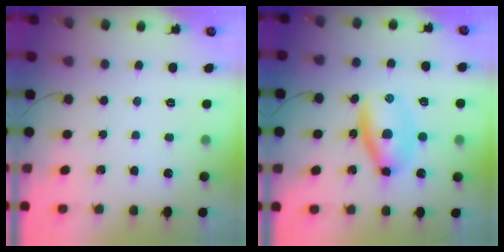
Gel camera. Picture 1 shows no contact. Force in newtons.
{"total": 6.3, "press": 6.1, "slide": 1.3}